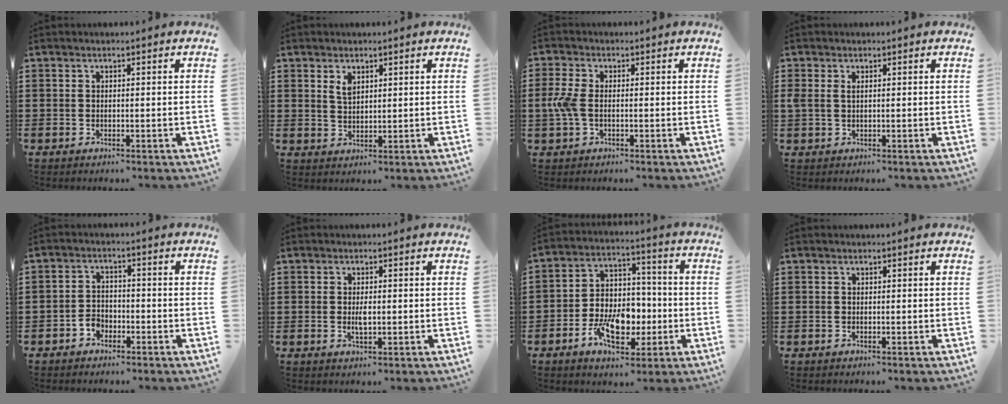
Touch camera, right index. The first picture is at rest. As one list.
[{"total": 2.3, "force": [1.4, 1.2, 1.4], "torque": [-0.032, 0.002, 0.027]}, {"total": 4.1, "force": [-0.7, 2.0, 3.5], "torque": [-0.092, -0.006, -0.020]}, {"total": 1.2, "force": [0.4, 0.6, 0.9], "torque": [-0.021, 0.006, 0.006]}, {"total": 2.5, "force": [-1.8, 1.5, 0.7], "torque": [-0.020, 0.001, -0.038]}, {"total": 2.3, "force": [-0.1, 0.8, 2.2], "torque": [-0.042, -0.004, -0.001]}, {"total": 9.6, "force": [-3.4, 6.1, 6.6], "torque": [-0.130, 0.009, -0.060]}, {"total": 0.0}]